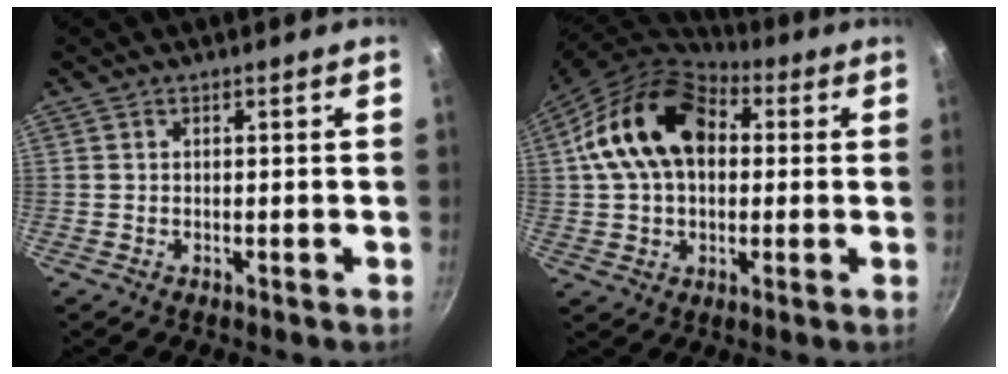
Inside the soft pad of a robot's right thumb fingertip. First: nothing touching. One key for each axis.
{"total": 18.4, "fx": 3.2, "fy": 12.8, "fz": 12.9, "tx": -0.202, "ty": 0.028, "tz": 0.041}